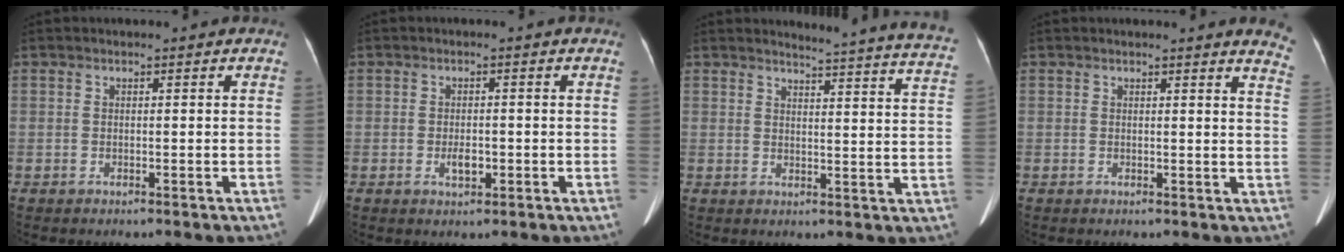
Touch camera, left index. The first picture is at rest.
{"total": 2.2, "force": [-0.8, 1.1, 1.8], "torque": [-0.034, 0.001, -0.009]}
{"total": 18.6, "force": [18.0, -0.5, 4.7], "torque": [-0.060, -0.105, 0.185]}
{"total": 6.2, "force": [5.9, 0.2, 1.6], "torque": [-0.007, -0.038, 0.030]}